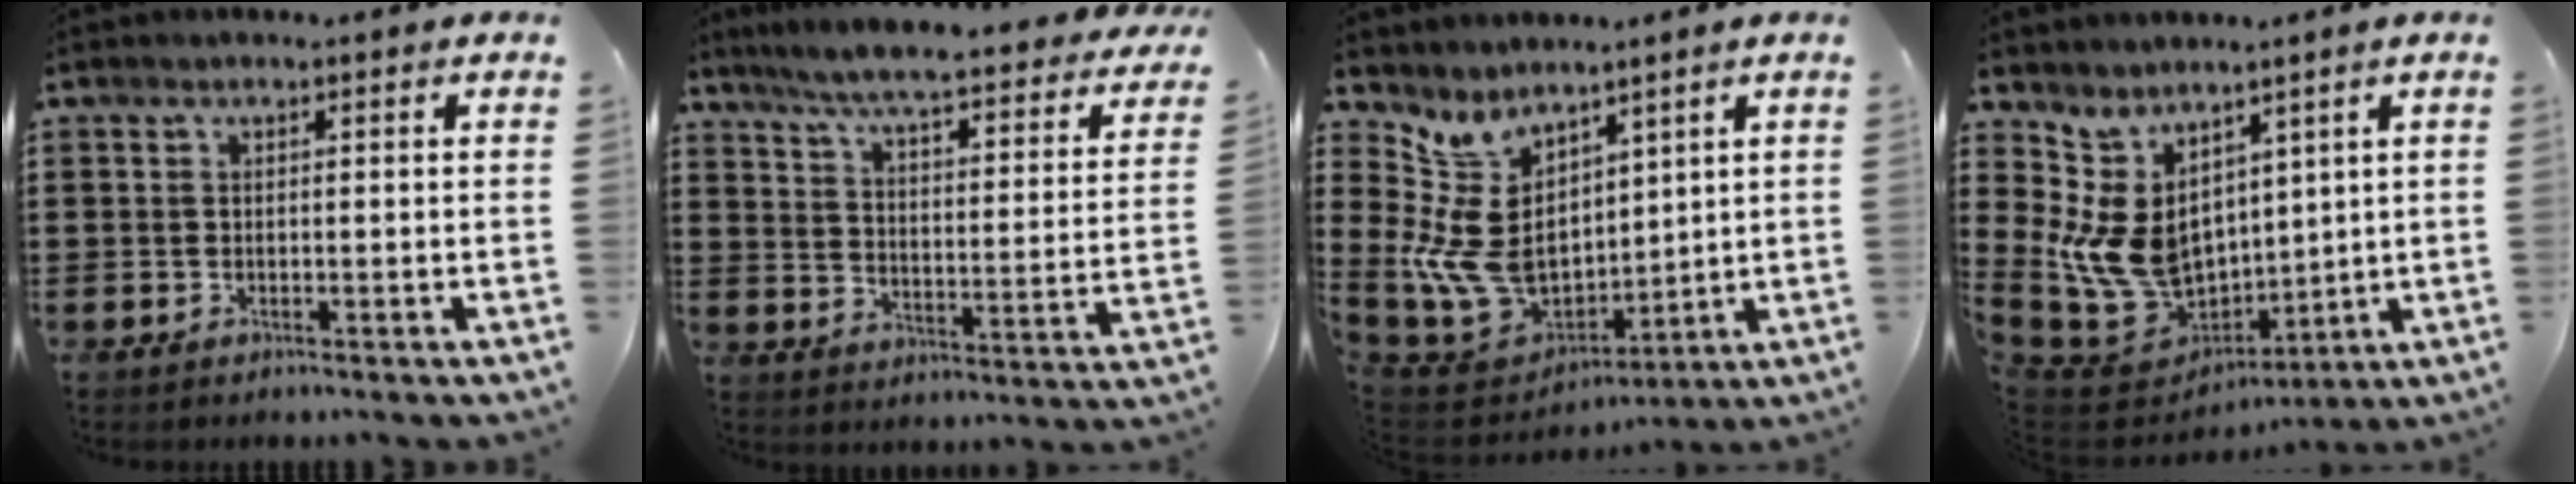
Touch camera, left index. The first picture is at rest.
{"total": 5.6, "force": [4.9, -0.6, 2.5], "torque": [-0.071, -0.046, 0.077]}
{"total": 12.4, "force": [3.7, 8.8, 7.8], "torque": [-0.231, -0.035, 0.073]}
{"total": 11.6, "force": [2.5, 9.1, 6.7], "torque": [-0.199, -0.026, 0.054]}